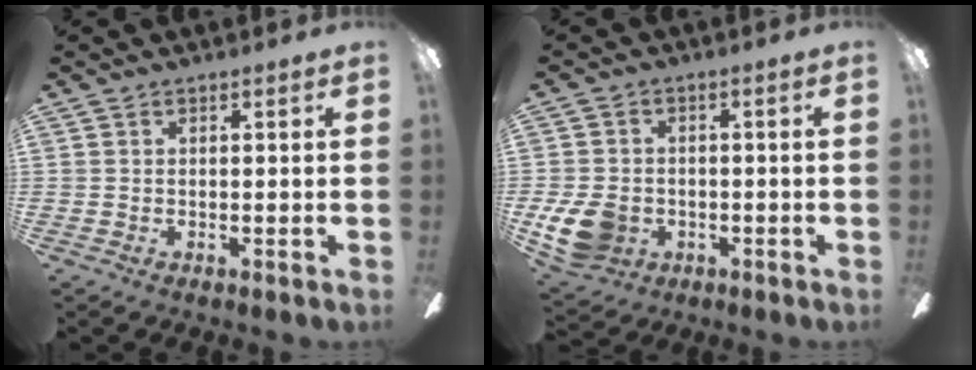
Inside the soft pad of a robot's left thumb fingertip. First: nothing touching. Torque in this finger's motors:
{"motor_torque": [-0.07, 0.15, 0.05, -0.04, 0.04]}